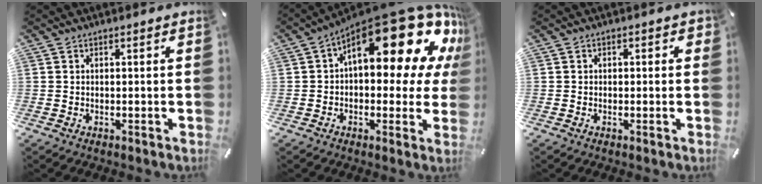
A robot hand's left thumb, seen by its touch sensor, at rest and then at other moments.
{"total": 23.5, "force": [10.7, 10.6, 18.1], "torque": [-0.240, -0.082, 0.183]}
{"total": 1.0, "force": [-0.3, 0.9, 0.4], "torque": [0.000, 0.001, -0.009]}